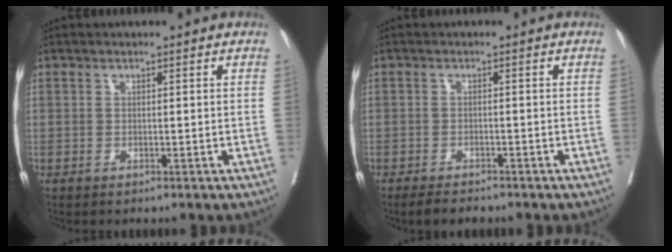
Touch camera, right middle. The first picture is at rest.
{"total": 3.6, "force": [-3.1, 0.9, 1.6], "torque": [-0.025, -0.007, -0.047]}